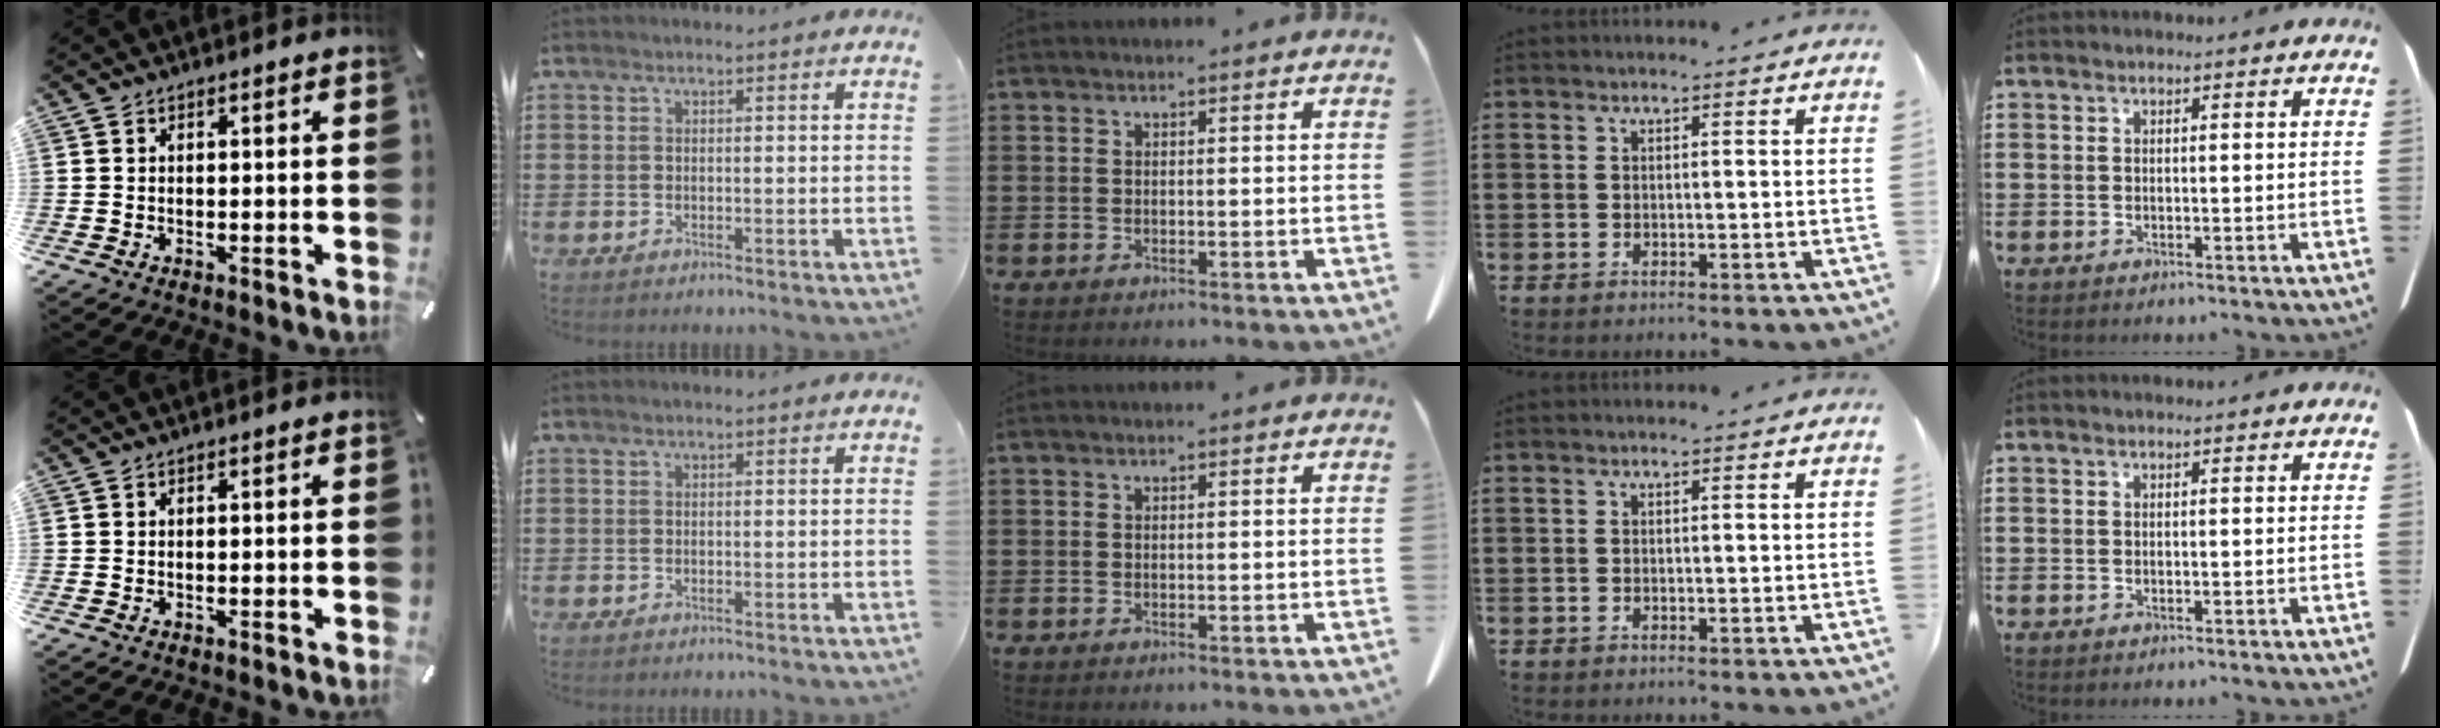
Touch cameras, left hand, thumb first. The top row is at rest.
{}